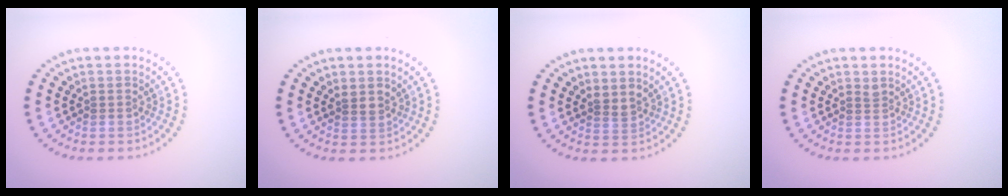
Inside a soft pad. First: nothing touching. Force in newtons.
{"total": 1.5, "press": 1.4, "slide": 0.7}
{"total": 1.6, "press": 1.3, "slide": 1.0}
{"total": 0.5, "press": 0.4, "slide": 0.4}